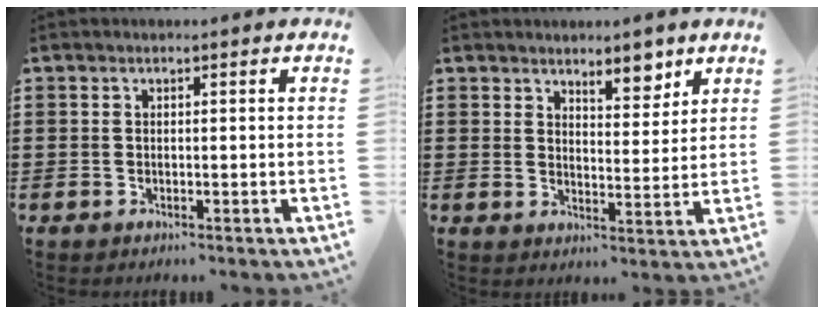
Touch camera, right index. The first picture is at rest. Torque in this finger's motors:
{"motor_torque": [0.02, -0.01, 0.22, 0.03]}